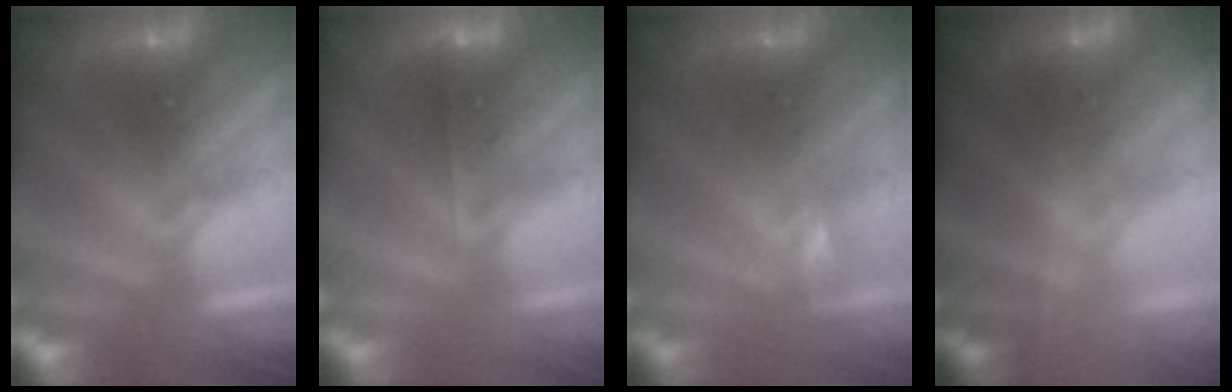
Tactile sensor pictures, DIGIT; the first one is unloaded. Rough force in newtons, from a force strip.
{"total": 1.9}
{"total": 4.5}
{"total": 1.8}